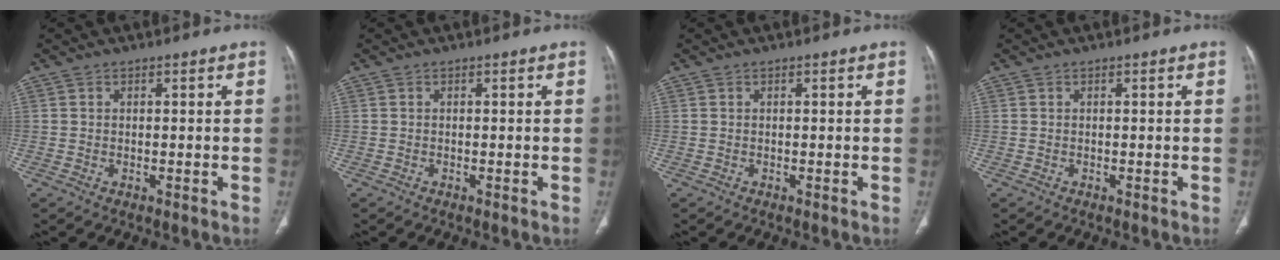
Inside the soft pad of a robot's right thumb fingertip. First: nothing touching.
{"total": 0.0}
{"total": 0.0}
{"total": 0.0}